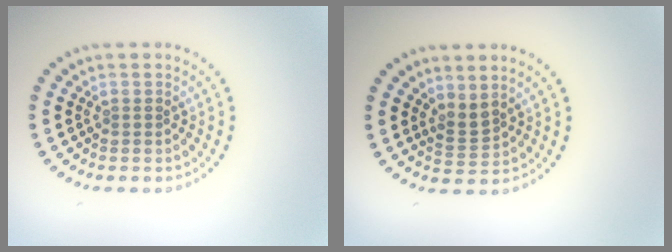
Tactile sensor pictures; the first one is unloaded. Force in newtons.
{"total": 1.8, "press": 1.3, "slide": 1.3}